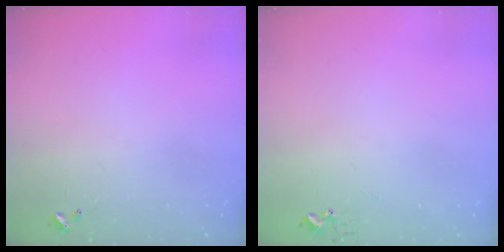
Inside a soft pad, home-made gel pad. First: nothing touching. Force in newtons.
{"total": 2.9, "press": 2.9, "slide": 0.3}